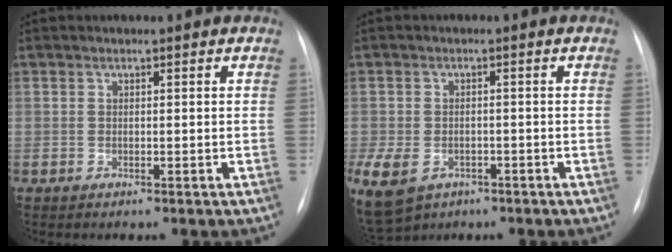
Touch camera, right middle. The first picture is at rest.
{"total": 16.3, "force": [-7.3, 12.4, 7.6], "torque": [-0.235, -0.013, -0.102]}